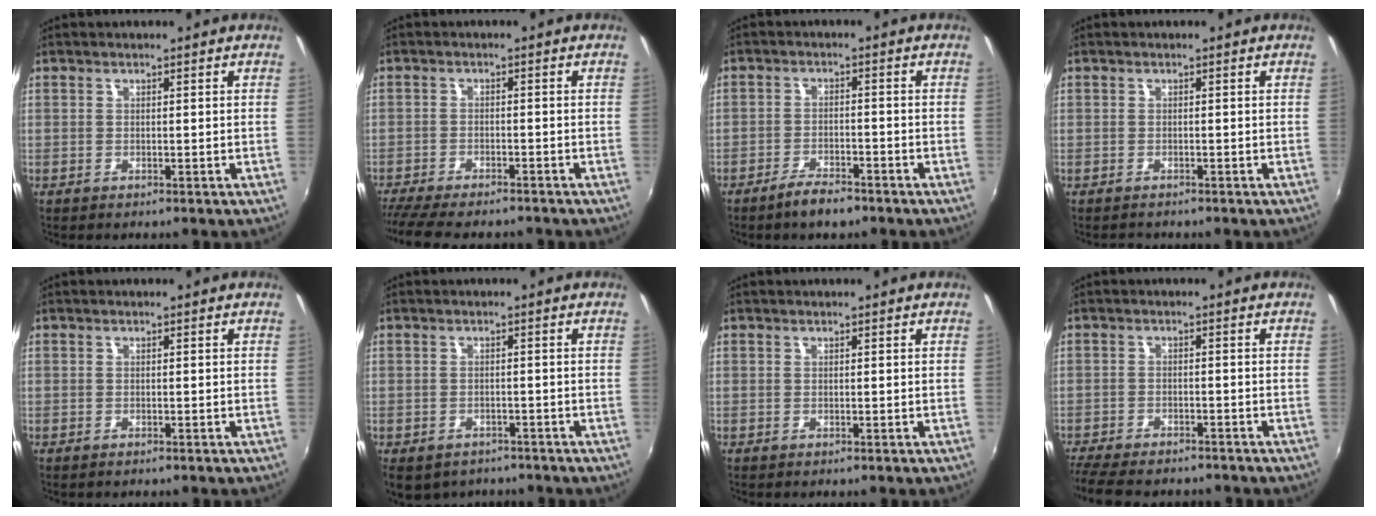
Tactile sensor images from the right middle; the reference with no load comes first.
{"total": 11.8, "force": [-10.2, 2.4, 5.4], "torque": [-0.122, -0.036, -0.164]}
{"total": 4.9, "force": [-3.9, 1.5, 2.6], "torque": [-0.066, -0.002, -0.069]}
{"total": 1.2, "force": [-1.0, 0.6, 0.0], "torque": [-0.003, 0.000, -0.017]}
{"total": 0.5, "force": [-0.5, 0.2, 0.1], "torque": [-0.003, -0.001, -0.009]}
{"total": 8.4, "force": [-5.8, 4.9, 3.5], "torque": [-0.085, -0.026, -0.078]}
{"total": 0.0}
{"total": 12.4, "force": [-10.6, 3.5, 5.3], "torque": [-0.129, -0.029, -0.169]}